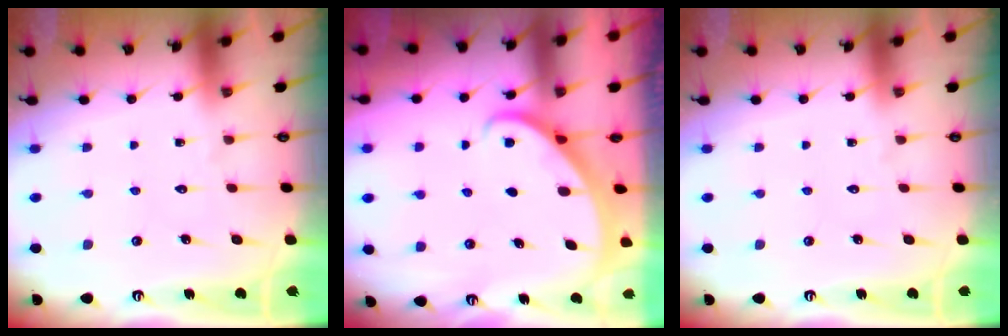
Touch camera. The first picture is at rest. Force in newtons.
{"total": 1.8, "press": 1.8, "slide": 0.1}
{"total": 0.0}